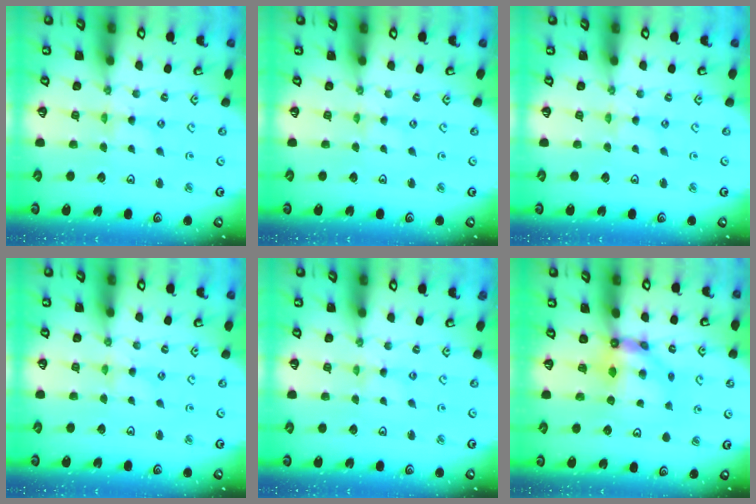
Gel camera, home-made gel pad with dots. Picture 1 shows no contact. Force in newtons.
{"total": 0.0}
{"total": 0.0}
{"total": 0.6, "press": 0.6, "slide": 0.2}
{"total": 0.0}
{"total": 7.7, "press": 7.6, "slide": 0.3}